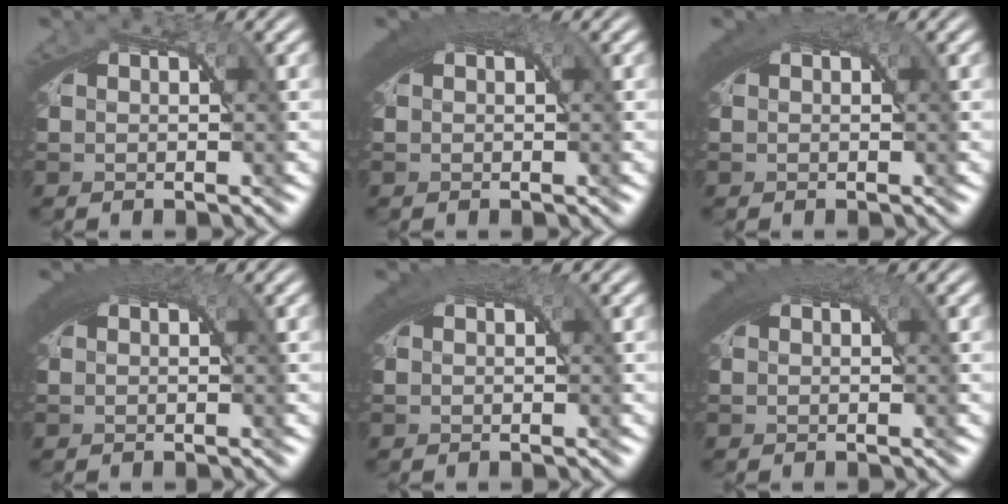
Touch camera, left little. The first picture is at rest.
{"total": 3.8, "force": [1.7, 1.3, 3.1], "torque": [-0.044, 0.014, 0.022]}
{"total": 3.1, "force": [1.5, 1.0, 2.5], "torque": [-0.037, 0.013, 0.020]}
{"total": 4.2, "force": [1.8, 1.5, 3.5], "torque": [-0.047, 0.015, 0.023]}
{"total": 3.2, "force": [1.5, 1.1, 2.6], "torque": [-0.037, 0.014, 0.020]}
{"total": 3.6, "force": [1.7, 1.2, 3.0], "torque": [-0.041, 0.013, 0.021]}